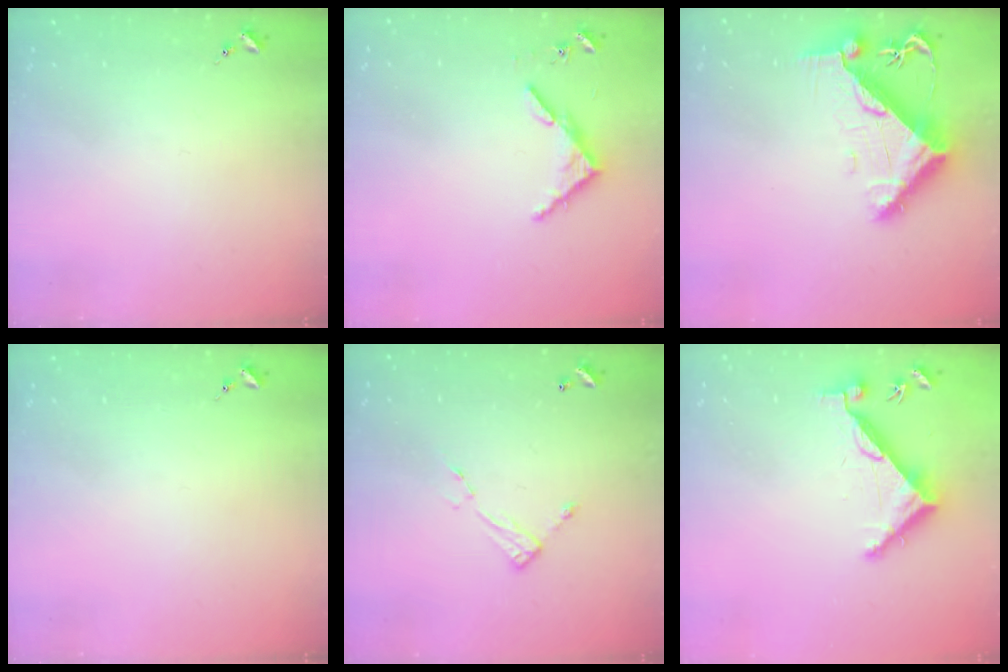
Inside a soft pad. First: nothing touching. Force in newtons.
{"total": 3.9, "press": 3.9, "slide": 0.3}
{"total": 10.5, "press": 10.4, "slide": 1.3}
{"total": 0.0}
{"total": 6.4, "press": 6.4, "slide": 0.3}
{"total": 7.2, "press": 7.2, "slide": 0.3}